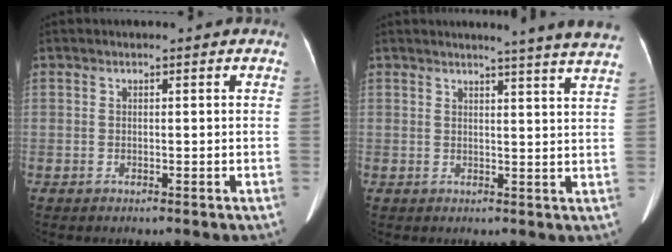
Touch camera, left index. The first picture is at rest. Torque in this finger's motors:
{"motor_torque": [0.56, -1.02, 0.00, 0.07]}